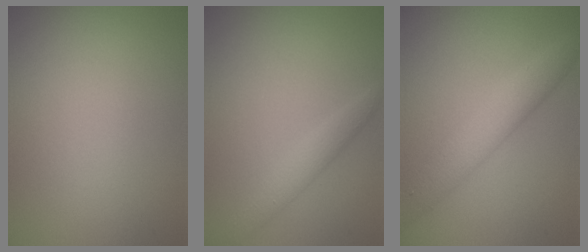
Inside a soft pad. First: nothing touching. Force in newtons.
{"total": 2.1, "press": 2.1, "slide": 0.1}
{"total": 4.4, "press": 4.4, "slide": 0.3}